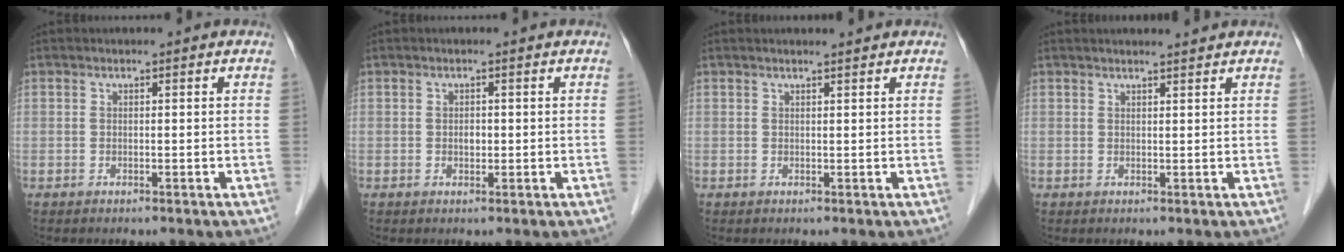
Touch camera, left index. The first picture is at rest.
{"total": 1.1, "force": [-0.4, 0.7, 0.7], "torque": [-0.011, -0.003, -0.008]}
{"total": 1.3, "force": [1.1, -0.2, 0.5], "torque": [-0.007, 0.002, 0.016]}
{"total": 2.6, "force": [2.4, -0.2, 1.0], "torque": [-0.014, 0.005, 0.028]}